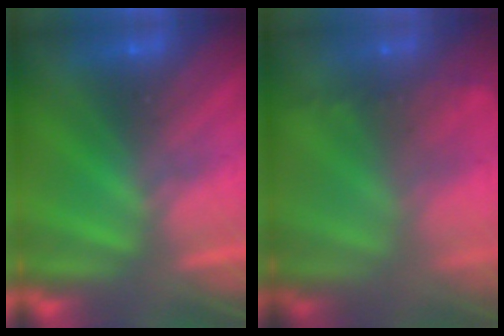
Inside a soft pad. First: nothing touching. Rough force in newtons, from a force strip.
{"total": 7.1}